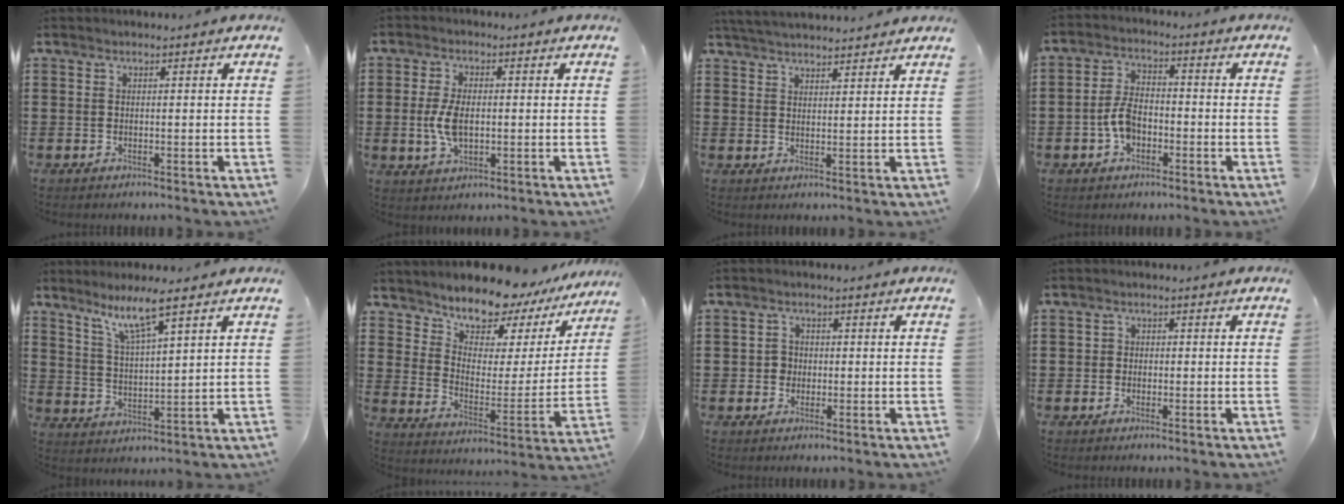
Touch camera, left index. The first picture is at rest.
{"total": 5.6, "force": [-0.2, 2.9, 4.8], "torque": [-0.111, 0.000, -0.008]}
{"total": 3.7, "force": [3.6, -0.1, 0.5], "torque": [-0.021, -0.010, 0.068]}
{"total": 5.6, "force": [-1.9, 3.3, 4.0], "torque": [-0.100, 0.002, -0.042]}
{"total": 7.6, "force": [5.4, 0.9, 5.3], "torque": [-0.111, -0.014, 0.093]}
{"total": 9.2, "force": [8.8, 2.3, 1.4], "torque": [-0.053, -0.081, 0.153]}
{"total": 2.1, "force": [-0.2, 2.0, 0.7], "torque": [-0.021, 0.006, -0.006]}
{"total": 1.3, "force": [-0.4, 1.2, 0.3], "torque": [-0.009, 0.003, -0.011]}